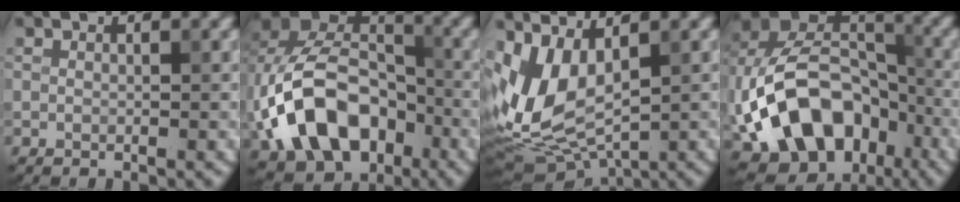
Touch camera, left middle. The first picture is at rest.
{"total": 13.2, "force": [-4.3, 9.0, 8.7], "torque": [-0.172, 0.005, -0.084]}
{"total": 8.1, "force": [0.6, 4.3, 6.9], "torque": [-0.159, -0.010, 0.017]}
{"total": 15.1, "force": [-5.6, 10.3, 9.5], "torque": [-0.185, -0.002, -0.099]}